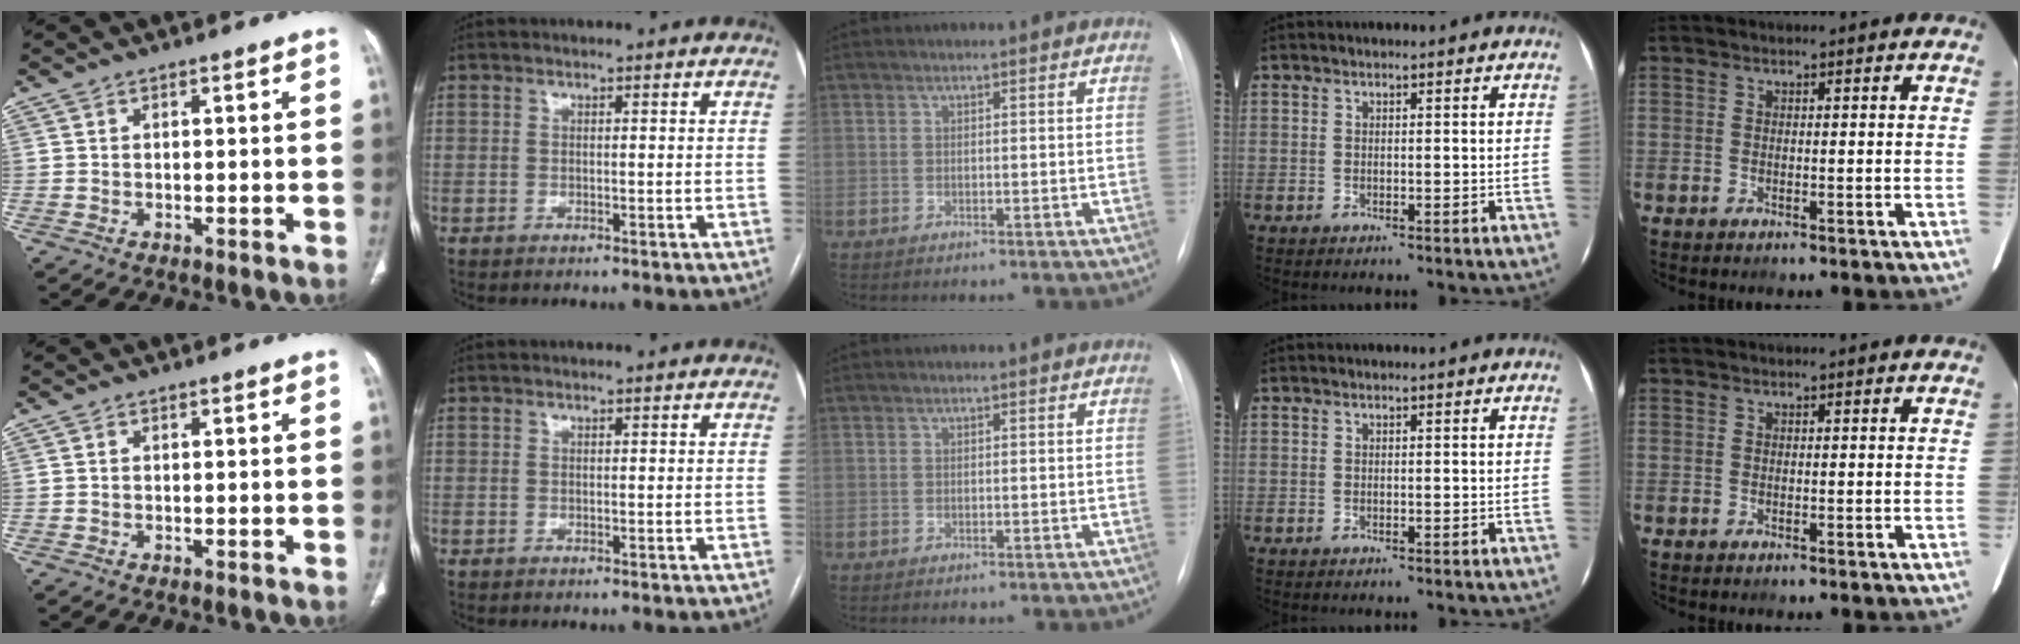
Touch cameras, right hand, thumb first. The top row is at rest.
{}